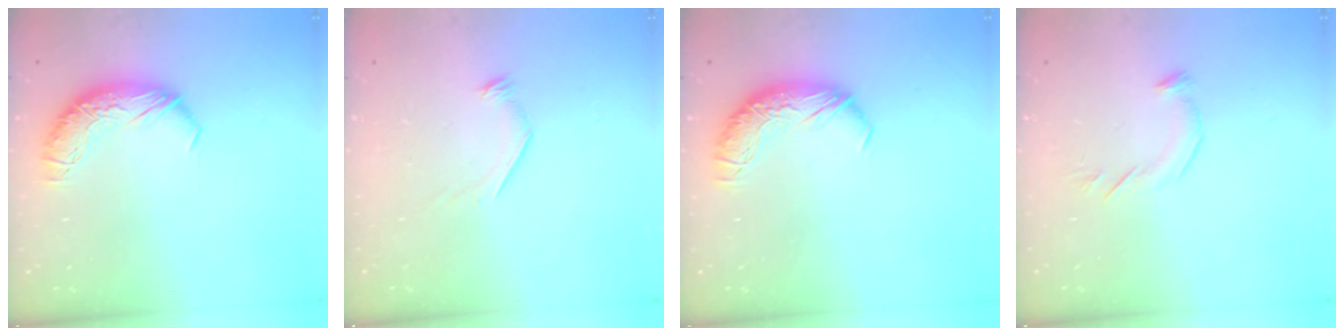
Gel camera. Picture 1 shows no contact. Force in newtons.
{"total": 6.8, "press": 6.8, "slide": 0.7}
{"total": 0.0}
{"total": 5.3, "press": 5.1, "slide": 1.2}